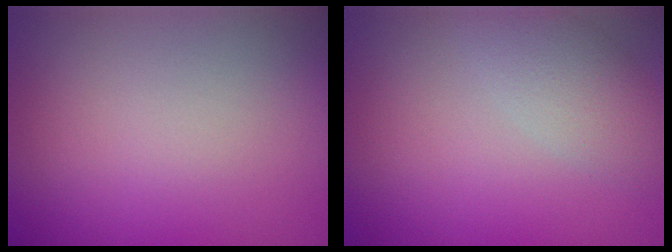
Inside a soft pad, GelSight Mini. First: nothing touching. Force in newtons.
{"total": 2.9, "press": 2.9, "slide": 0.2}